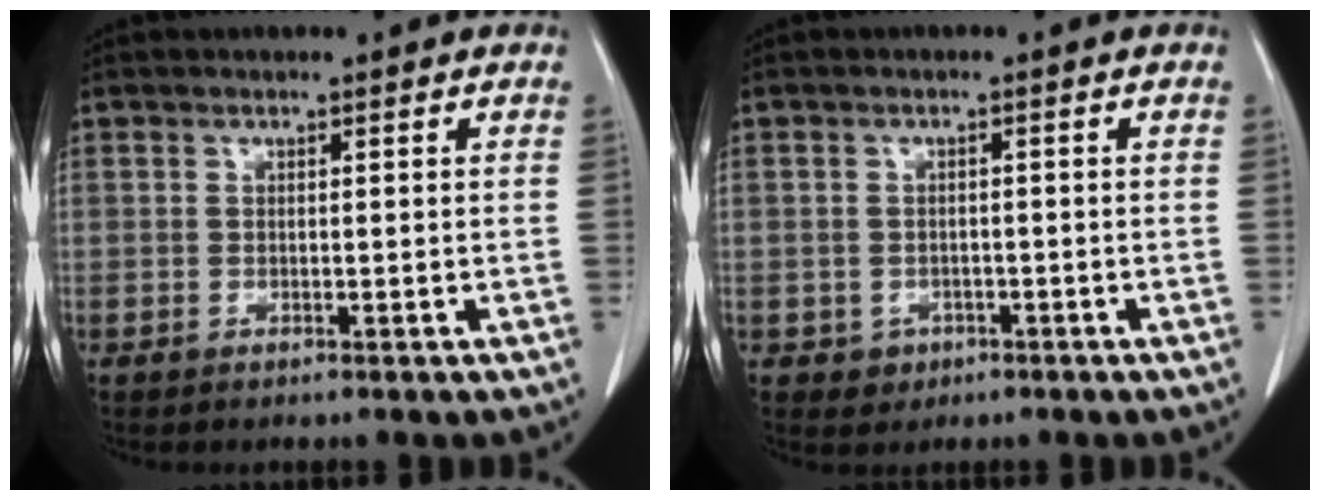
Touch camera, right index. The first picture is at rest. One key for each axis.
{"total": 2.7, "fx": -1.0, "fy": 2.5, "fz": 0.4, "tx": 0.002, "ty": 0.010, "tz": -0.009}